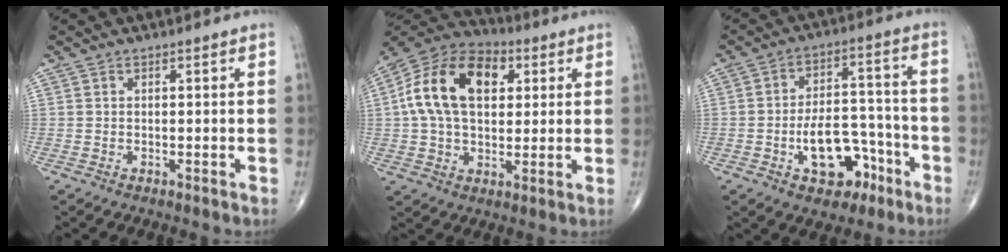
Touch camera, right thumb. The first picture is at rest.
{"total": 18.0, "force": [4.0, 11.5, 13.3], "torque": [-0.225, 0.013, 0.059]}
{"total": 12.4, "force": [-5.5, 7.4, 8.2], "torque": [-0.099, 0.054, -0.078]}